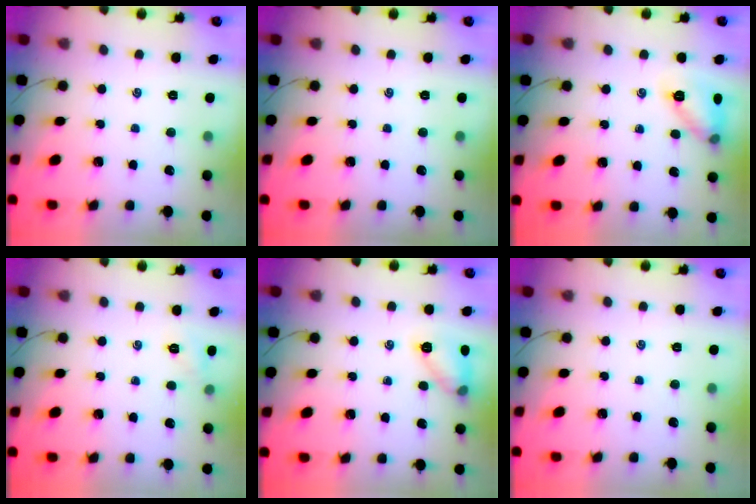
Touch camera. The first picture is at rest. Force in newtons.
{"total": 0.0}
{"total": 10.2, "press": 10.1, "slide": 1.4}
{"total": 5.2, "press": 4.9, "slide": 1.7}
{"total": 9.7, "press": 9.6, "slide": 1.4}
{"total": 0.0}